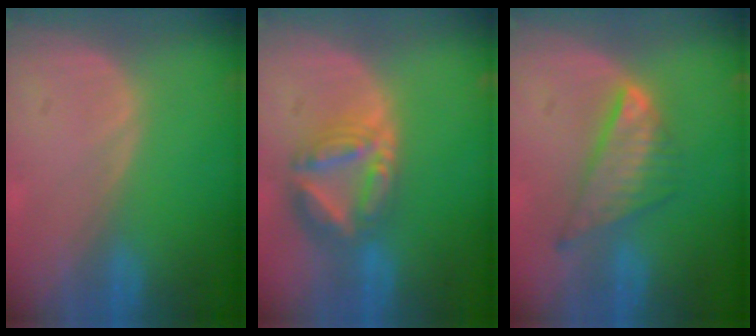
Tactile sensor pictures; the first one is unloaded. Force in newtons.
{"total": 8.4, "press": 7.3, "slide": 4.1}
{"total": 7.9, "press": 6.6, "slide": 4.3}